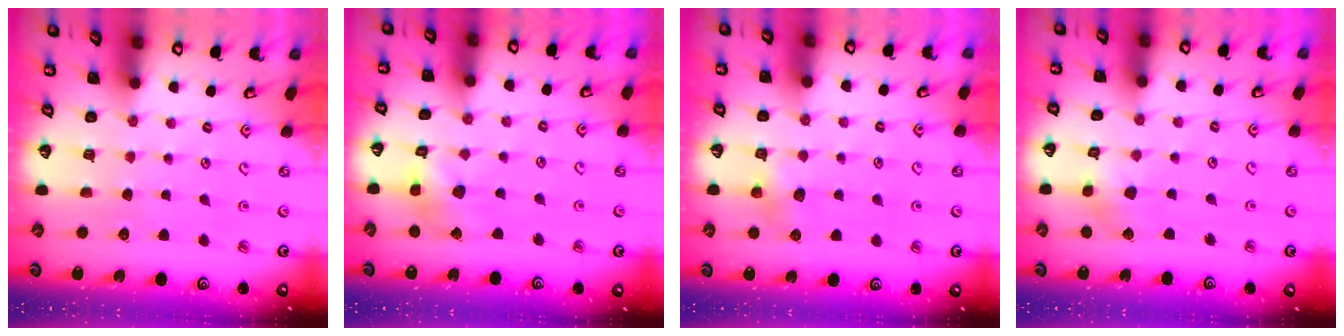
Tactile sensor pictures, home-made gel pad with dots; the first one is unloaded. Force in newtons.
{"total": 10.6, "press": 10.5, "slide": 1.3}
{"total": 4.7, "press": 4.6, "slide": 0.7}
{"total": 4.4, "press": 4.3, "slide": 0.5}